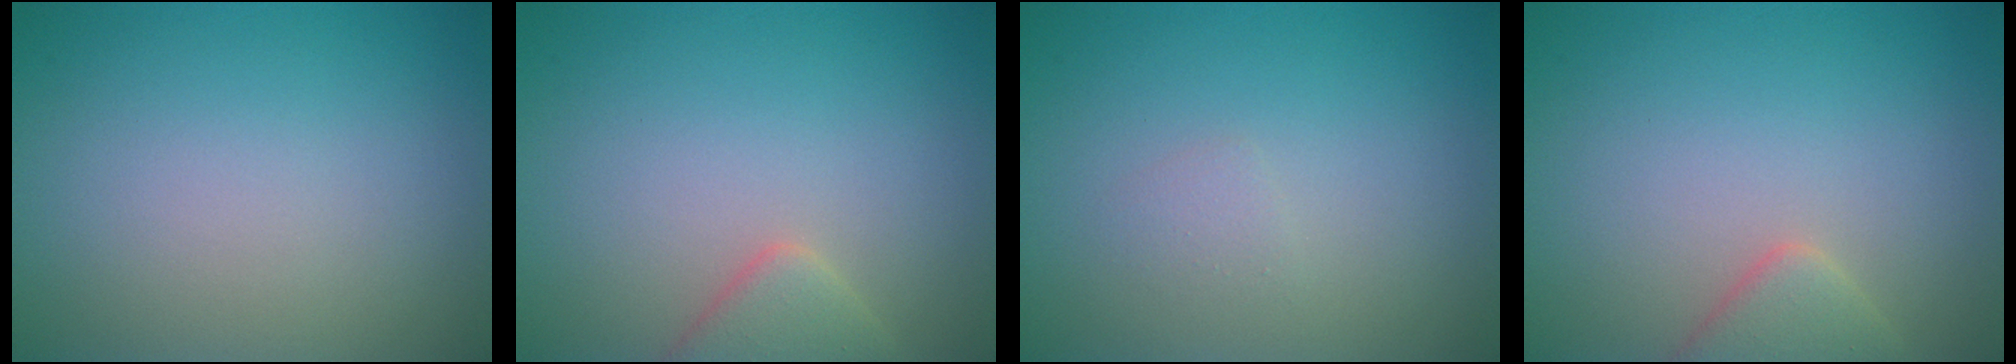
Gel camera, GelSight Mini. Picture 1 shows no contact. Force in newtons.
{"total": 2.5, "press": 2.5, "slide": 0.2}
{"total": 0.8, "press": 0.8, "slide": 0.0}
{"total": 2.5, "press": 2.5, "slide": 0.2}